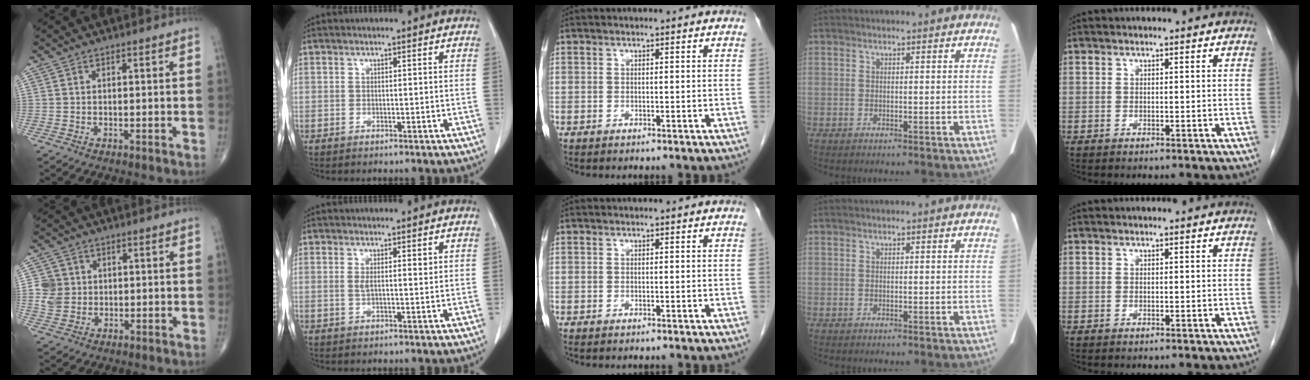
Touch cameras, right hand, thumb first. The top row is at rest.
{"thumb": {"total": 5.0, "force": [0.6, 4.8, 1.4], "torque": [-0.003, 0.002, 0.011]}, "index": {"total": 1.8, "force": [0.7, 0.3, 1.6], "torque": [-0.030, 0.006, 0.017]}, "middle": {"total": 0.8, "force": [-0.7, 0.2, 0.3], "torque": [-0.008, -0.002, -0.010]}}